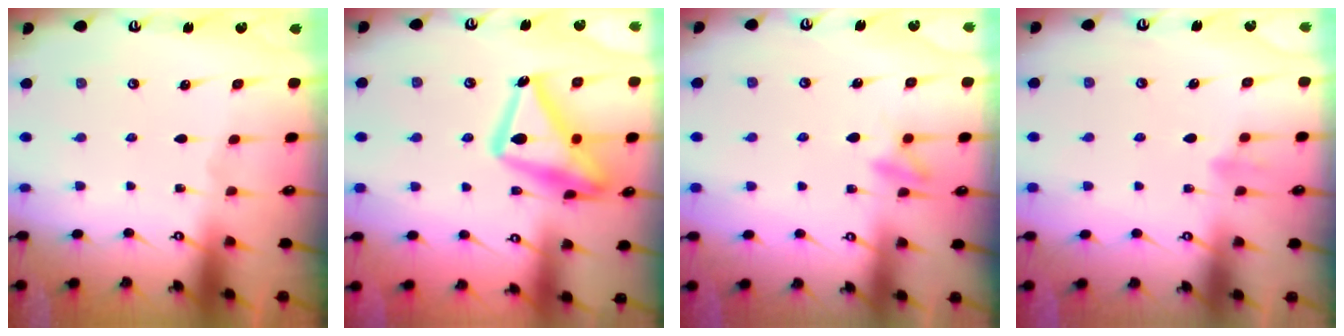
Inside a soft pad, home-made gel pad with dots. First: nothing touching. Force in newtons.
{"total": 19.4, "press": 19.4, "slide": 1.4}
{"total": 10.1, "press": 10.0, "slide": 1.3}
{"total": 8.2, "press": 8.0, "slide": 1.5}